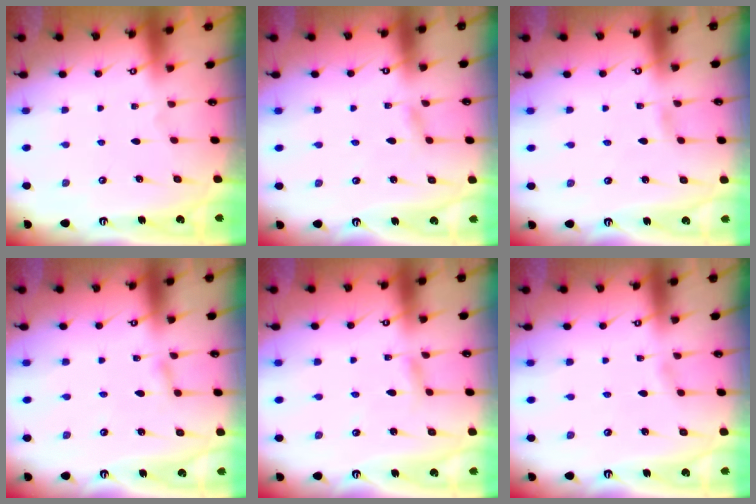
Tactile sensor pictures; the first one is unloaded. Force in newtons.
{"total": 1.2, "press": 1.2, "slide": 0.1}
{"total": 0.5, "press": 0.5, "slide": 0.1}
{"total": 1.8, "press": 1.8, "slide": 0.2}
{"total": 2.8, "press": 2.8, "slide": 0.4}
{"total": 1.3, "press": 1.3, "slide": 0.2}